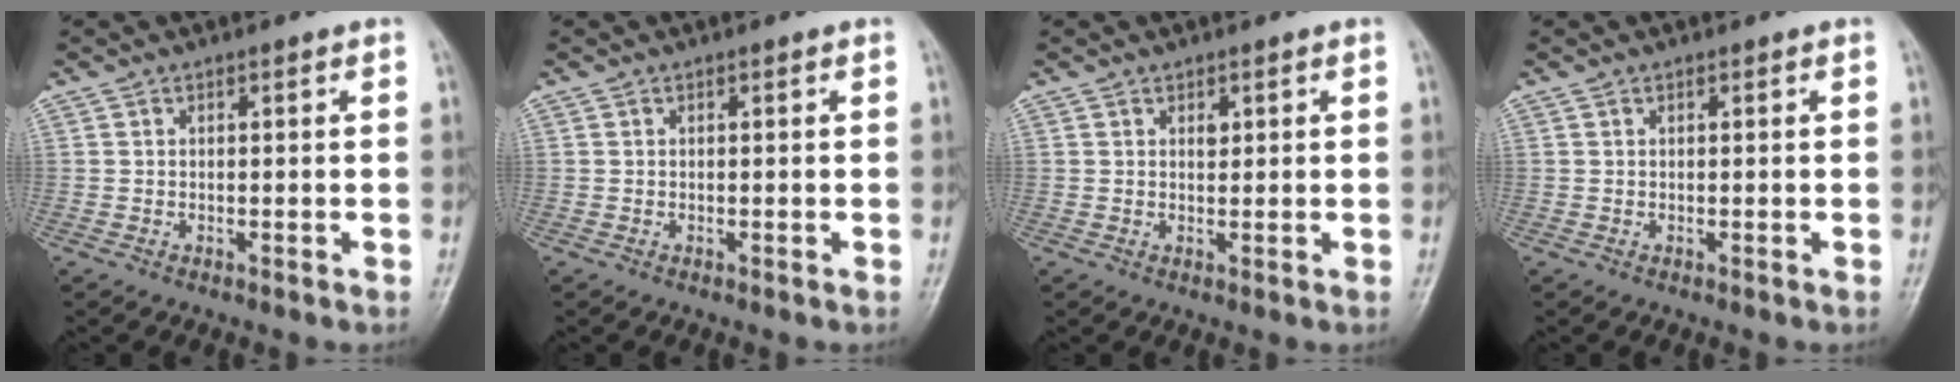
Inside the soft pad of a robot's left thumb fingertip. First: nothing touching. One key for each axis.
{"total": 0.0}
{"total": 1.1, "fx": 0.6, "fy": 0.8, "fz": 0.6, "tx": -0.003, "ty": -0.003, "tz": 0.009}
{"total": 0.0}